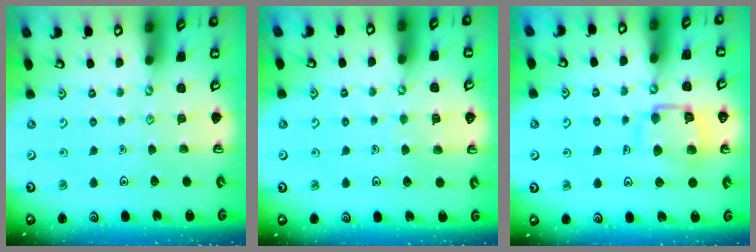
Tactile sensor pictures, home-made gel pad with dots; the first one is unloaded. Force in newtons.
{"total": 4.4, "press": 4.4, "slide": 0.4}
{"total": 13.1, "press": 13.0, "slide": 1.5}